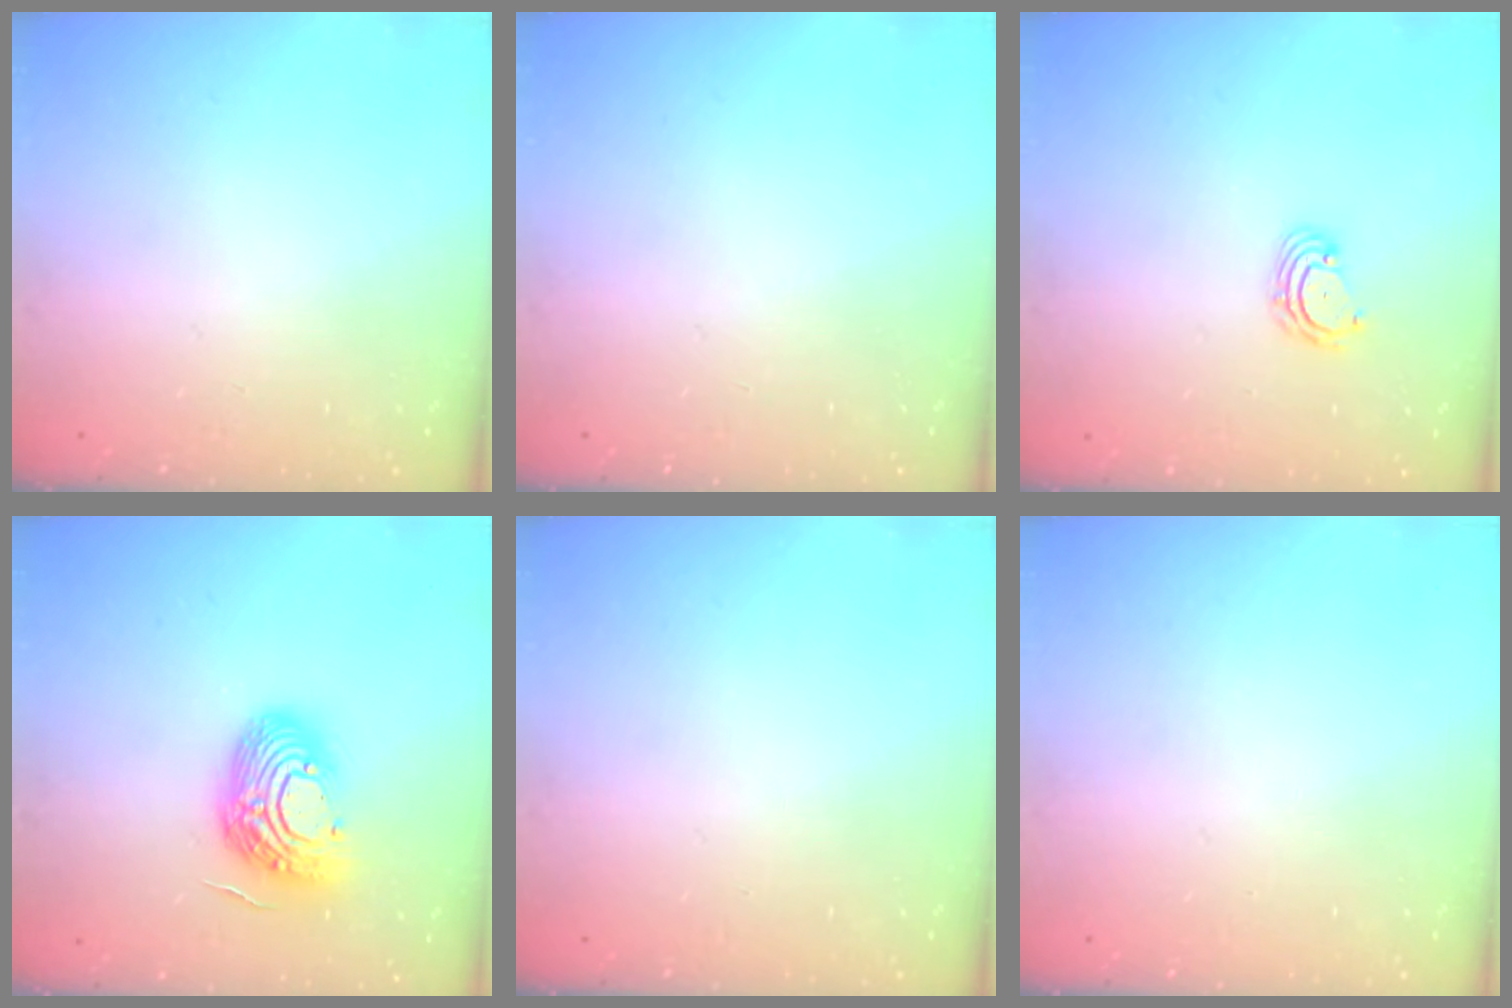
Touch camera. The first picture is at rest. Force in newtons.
{"total": 0.0}
{"total": 2.8, "press": 2.8, "slide": 0.3}
{"total": 14.4, "press": 14.3, "slide": 1.4}
{"total": 0.0}
{"total": 0.0}